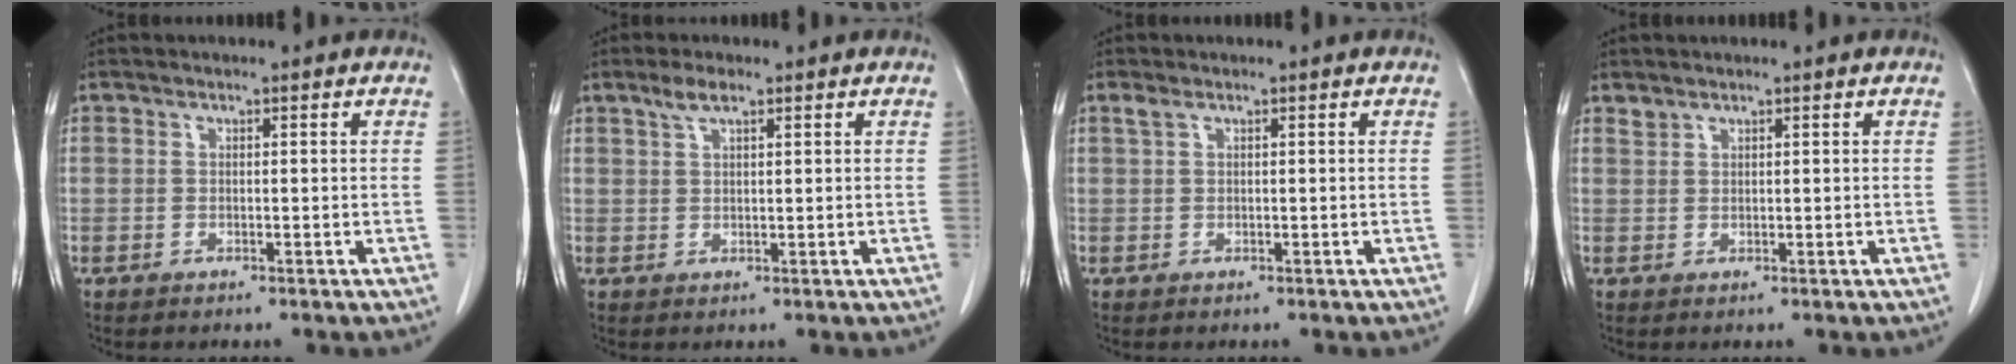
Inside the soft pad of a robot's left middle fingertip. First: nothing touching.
{"total": 2.6, "force": [1.7, 0.6, 1.8], "torque": [-0.041, 0.008, 0.036]}
{"total": 0.8, "force": [0.5, 0.2, 0.5], "torque": [-0.020, 0.014, 0.013]}
{"total": 0.8, "force": [0.8, 0.1, -0.1], "torque": [-0.004, 0.002, 0.019]}